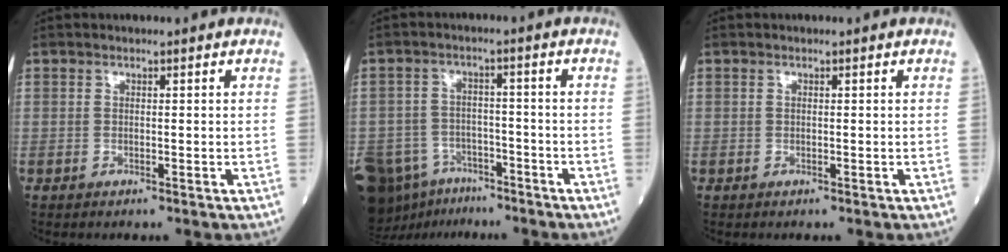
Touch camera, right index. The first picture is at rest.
{"total": 15.5, "force": [-10.2, 9.9, 6.3], "torque": [-0.169, -0.001, -0.155]}
{"total": 0.0}